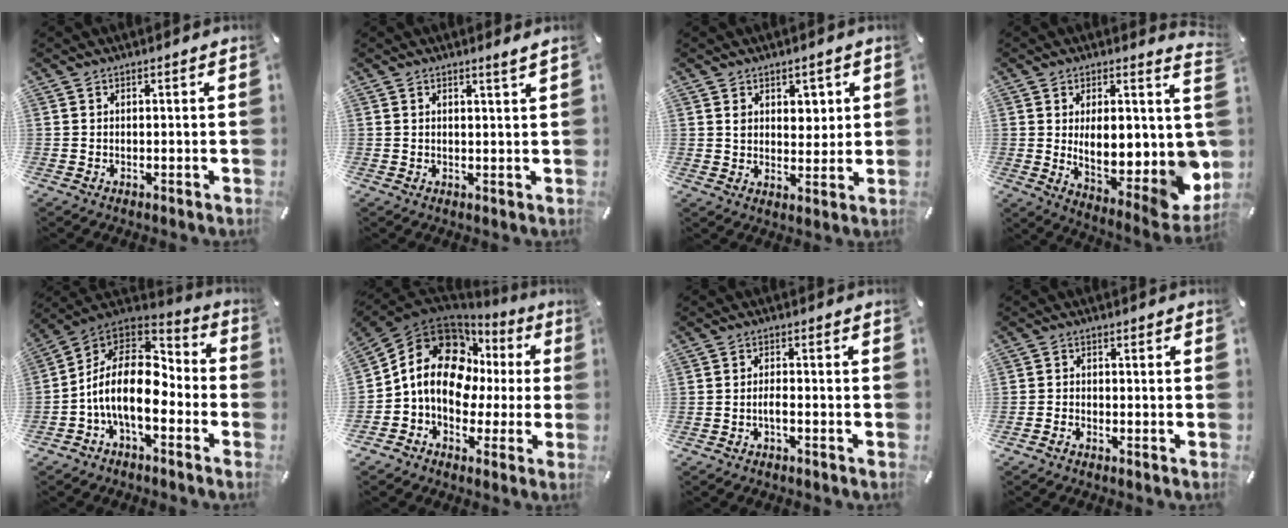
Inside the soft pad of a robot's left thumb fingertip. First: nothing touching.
{"total": 1.7, "force": [1.2, -0.1, 1.3], "torque": [-0.025, -0.003, 0.021]}
{"total": 4.7, "force": [2.2, 3.7, 2.0], "torque": [-0.010, -0.009, 0.032]}
{"total": 13.8, "force": [1.4, 6.4, 12.2], "torque": [-0.138, -0.053, 0.041]}
{"total": 16.8, "force": [-3.5, 9.5, 13.4], "torque": [-0.269, 0.006, -0.064]}
{"total": 17.6, "force": [2.6, 13.8, 10.7], "torque": [-0.202, -0.005, 0.043]}
{"total": 2.4, "force": [-1.3, 0.7, 1.9], "torque": [-0.033, 0.003, -0.022]}
{"total": 1.3, "force": [-1.1, 0.5, 0.5], "torque": [-0.010, 0.002, -0.021]}